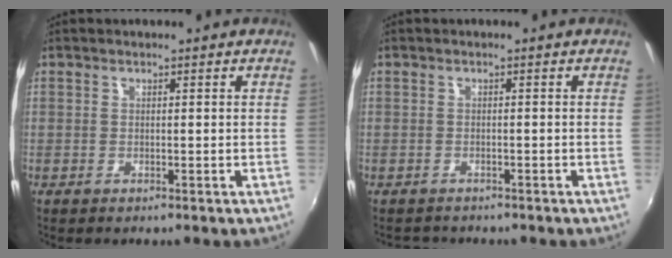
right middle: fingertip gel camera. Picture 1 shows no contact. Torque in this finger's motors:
{"motor_torque": [-0.74, -0.43, -0.07, -0.04]}